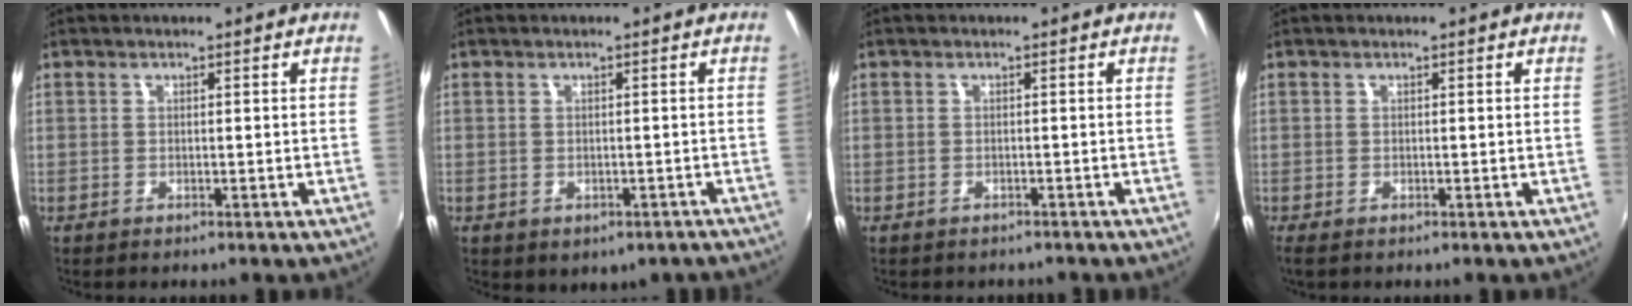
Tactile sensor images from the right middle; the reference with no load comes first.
{"total": 4.9, "force": [-3.0, 3.3, 2.1], "torque": [-0.039, -0.004, -0.021]}
{"total": 1.6, "force": [-1.1, 1.2, 0.0], "torque": [-0.005, 0.003, -0.013]}
{"total": 0.9, "force": [-0.5, 0.4, 0.6], "torque": [-0.014, -0.005, -0.008]}